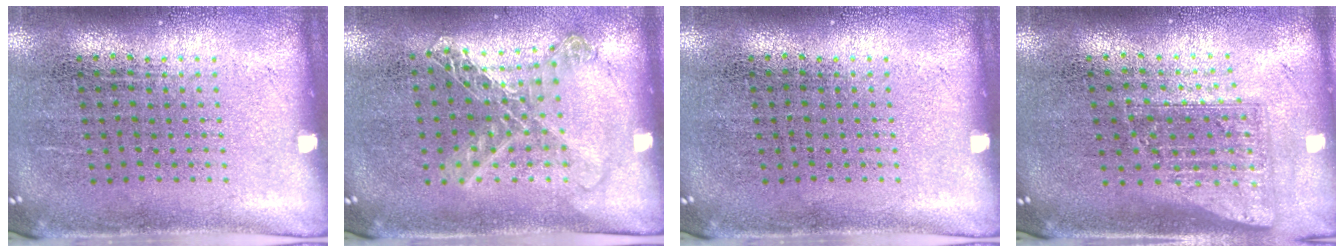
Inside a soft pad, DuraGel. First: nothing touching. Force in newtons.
{"total": 1.2, "press": 1.1, "slide": 0.2}
{"total": 0.0}
{"total": 1.7, "press": 1.3, "slide": 1.0}